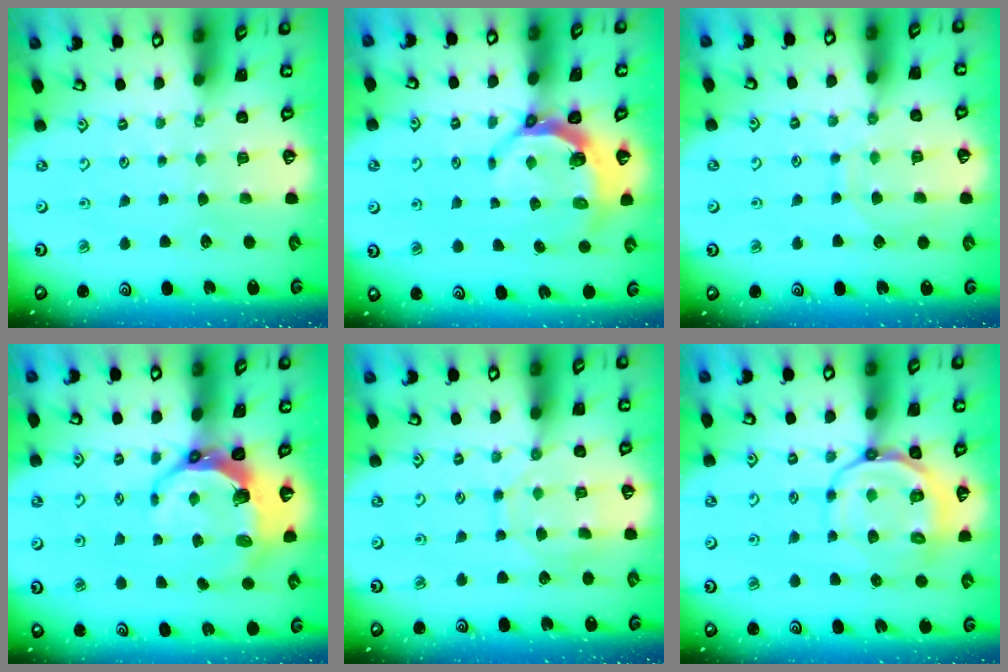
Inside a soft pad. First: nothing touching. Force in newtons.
{"total": 5.7, "press": 4.5, "slide": 3.6}
{"total": 7.8, "press": 7.7, "slide": 0.6}
{"total": 9.4, "press": 8.0, "slide": 5.0}
{"total": 10.1, "press": 10.1, "slide": 0.7}
{"total": 12.1, "press": 12.0, "slide": 2.0}